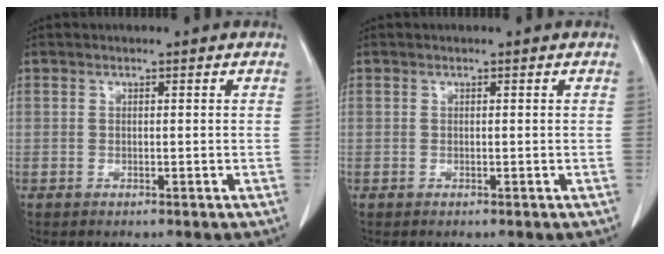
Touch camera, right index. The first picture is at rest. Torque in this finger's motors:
{"motor_torque": [0.00, 0.00, 0.00, 0.00]}